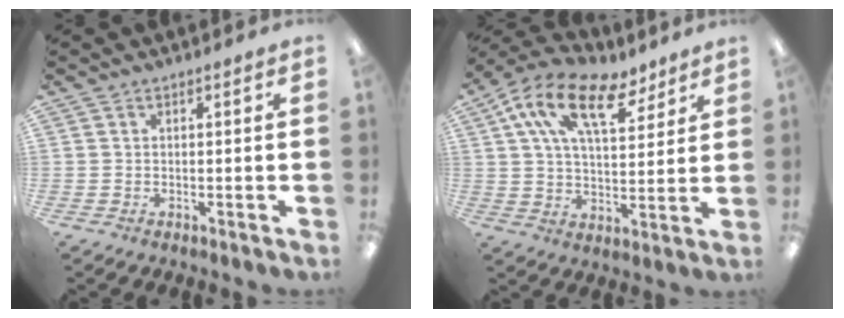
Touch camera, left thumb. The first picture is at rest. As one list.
[{"total": 16.3, "force": [9.0, 7.9, 11.1], "torque": [-0.190, -0.026, 0.157]}]